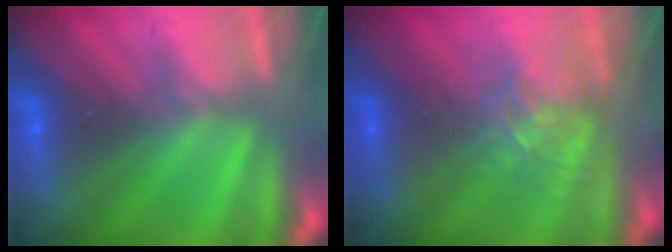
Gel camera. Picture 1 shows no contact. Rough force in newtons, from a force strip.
{"total": 2.7}